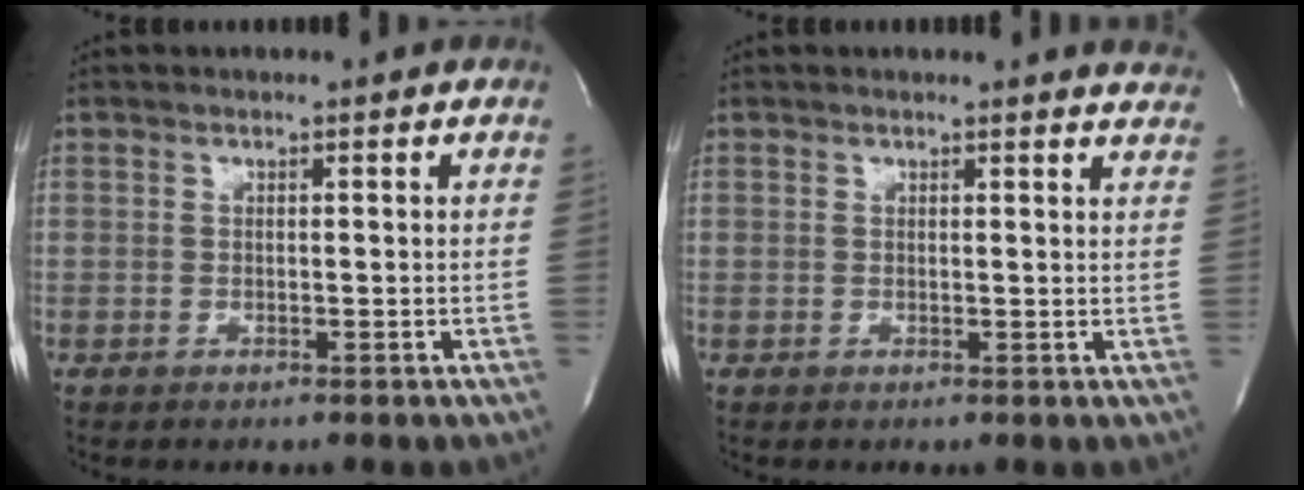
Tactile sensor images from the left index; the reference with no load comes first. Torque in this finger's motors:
{"motor_torque": [0.38, -0.77, 0.07, 0.01]}